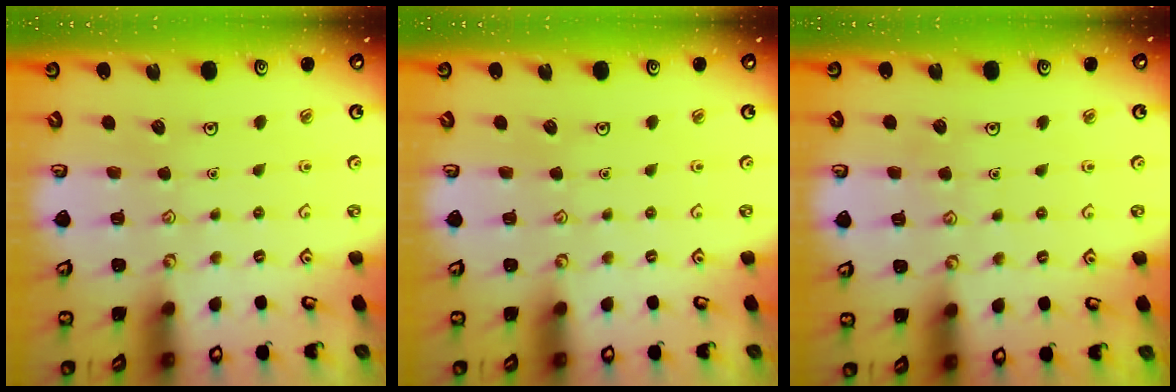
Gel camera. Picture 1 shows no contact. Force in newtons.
{"total": 0.0}
{"total": 4.0, "press": 4.0, "slide": 0.4}